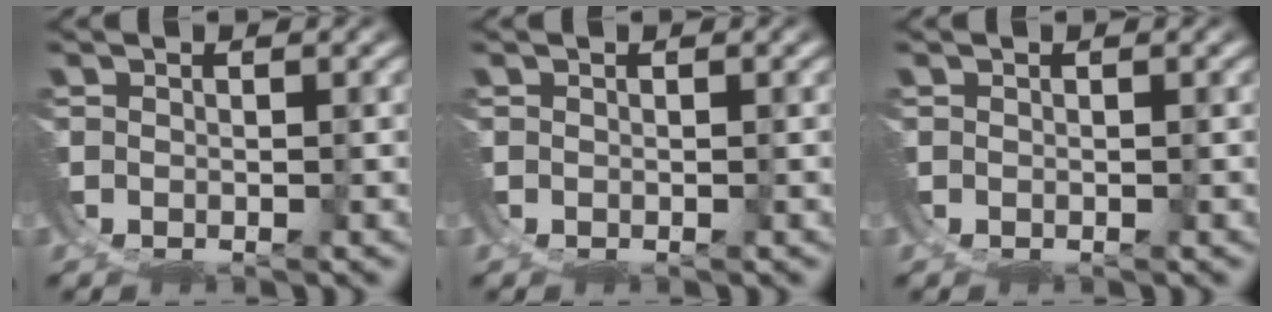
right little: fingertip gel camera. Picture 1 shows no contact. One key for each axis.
{"total": 0.0}
{"total": 0.0}